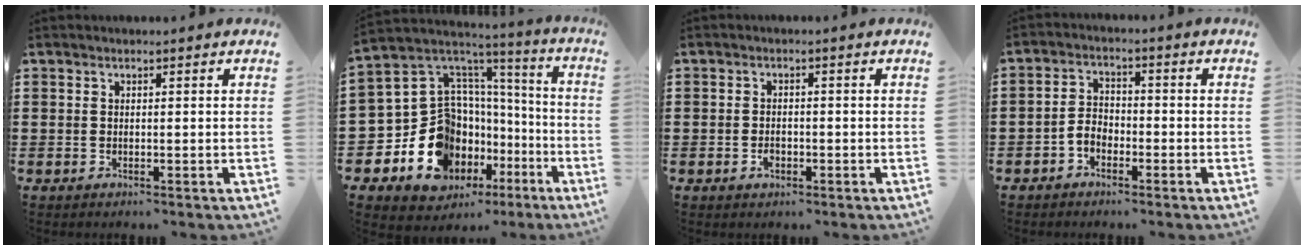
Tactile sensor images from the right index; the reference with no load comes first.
{"total": 13.8, "force": [-5.2, 11.2, 6.2], "torque": [-0.176, -0.024, -0.092]}
{"total": 1.7, "force": [-0.8, 1.0, 1.0], "torque": [-0.020, 0.001, -0.015]}
{"total": 2.8, "force": [-1.8, 1.8, 1.2], "torque": [-0.035, 0.003, -0.040]}